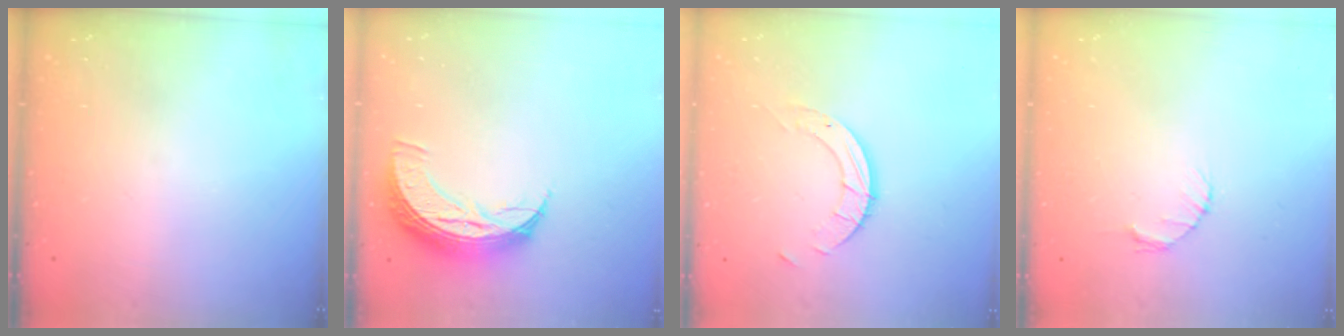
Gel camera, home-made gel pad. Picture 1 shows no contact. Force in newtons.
{"total": 10.1, "press": 10.1, "slide": 0.7}
{"total": 4.9, "press": 4.9, "slide": 0.3}
{"total": 2.7, "press": 2.7, "slide": 0.4}